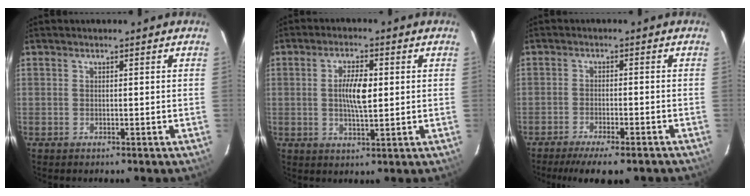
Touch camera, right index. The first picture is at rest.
{"total": 6.2, "force": [0.6, 2.2, 5.8], "torque": [-0.104, 0.003, 0.011]}
{"total": 10.7, "force": [-8.6, 2.2, 5.8], "torque": [-0.124, -0.029, -0.132]}